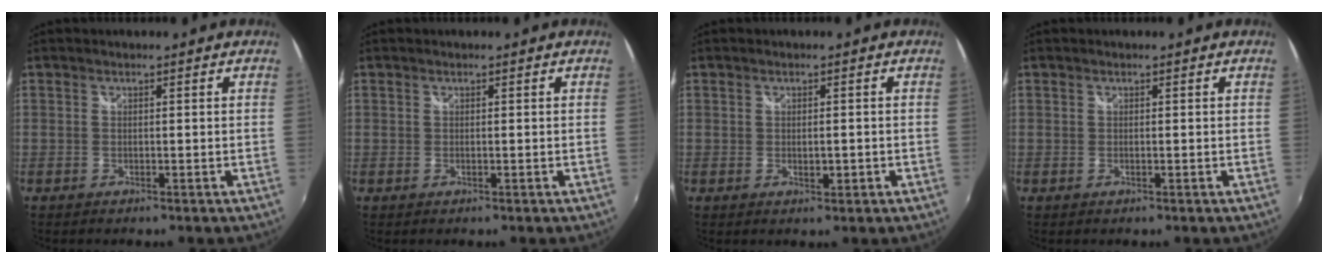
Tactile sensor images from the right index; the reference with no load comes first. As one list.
[{"total": 0.0}, {"total": 2.0, "force": [-0.4, 1.0, 1.7], "torque": [-0.025, -0.002, -0.005]}, {"total": 0.0}]